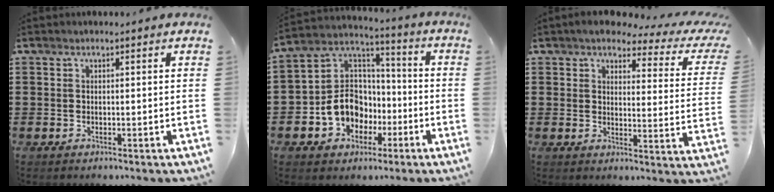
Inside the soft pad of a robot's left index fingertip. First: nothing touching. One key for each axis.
{"total": 10.0, "fx": -3.9, "fy": 8.7, "fz": 3.1, "tx": -0.102, "ty": 0.019, "tz": -0.074}
{"total": 4.7, "fx": 3.9, "fy": 1.0, "fz": 2.4, "tx": -0.058, "ty": -0.020, "tz": 0.061}